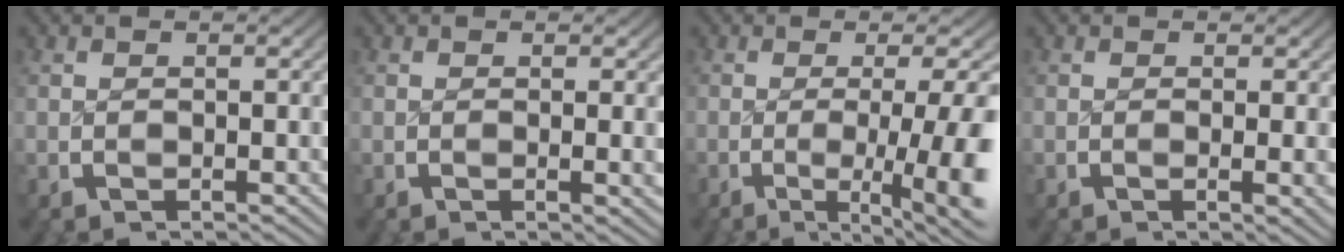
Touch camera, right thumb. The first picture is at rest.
{"total": 1.2, "force": [0.1, 0.2, 1.2], "torque": [-0.015, -0.003, 0.000]}
{"total": 8.0, "force": [-2.1, 3.1, 7.0], "torque": [-0.117, -0.024, -0.022]}
{"total": 1.5, "force": [-0.1, 0.2, 1.5], "torque": [-0.020, -0.003, -0.002]}